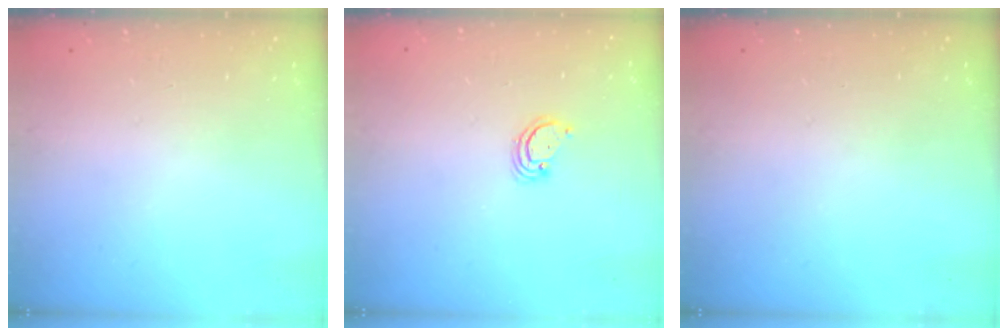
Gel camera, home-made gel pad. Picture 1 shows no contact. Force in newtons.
{"total": 2.6, "press": 2.6, "slide": 0.2}
{"total": 0.0}